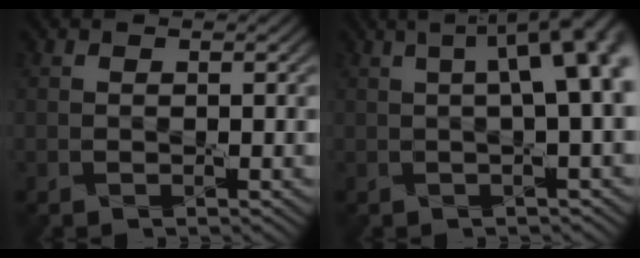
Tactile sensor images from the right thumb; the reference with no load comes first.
{"total": 11.2, "force": [2.1, 3.8, 10.4], "torque": [-0.096, 0.049, 0.013]}